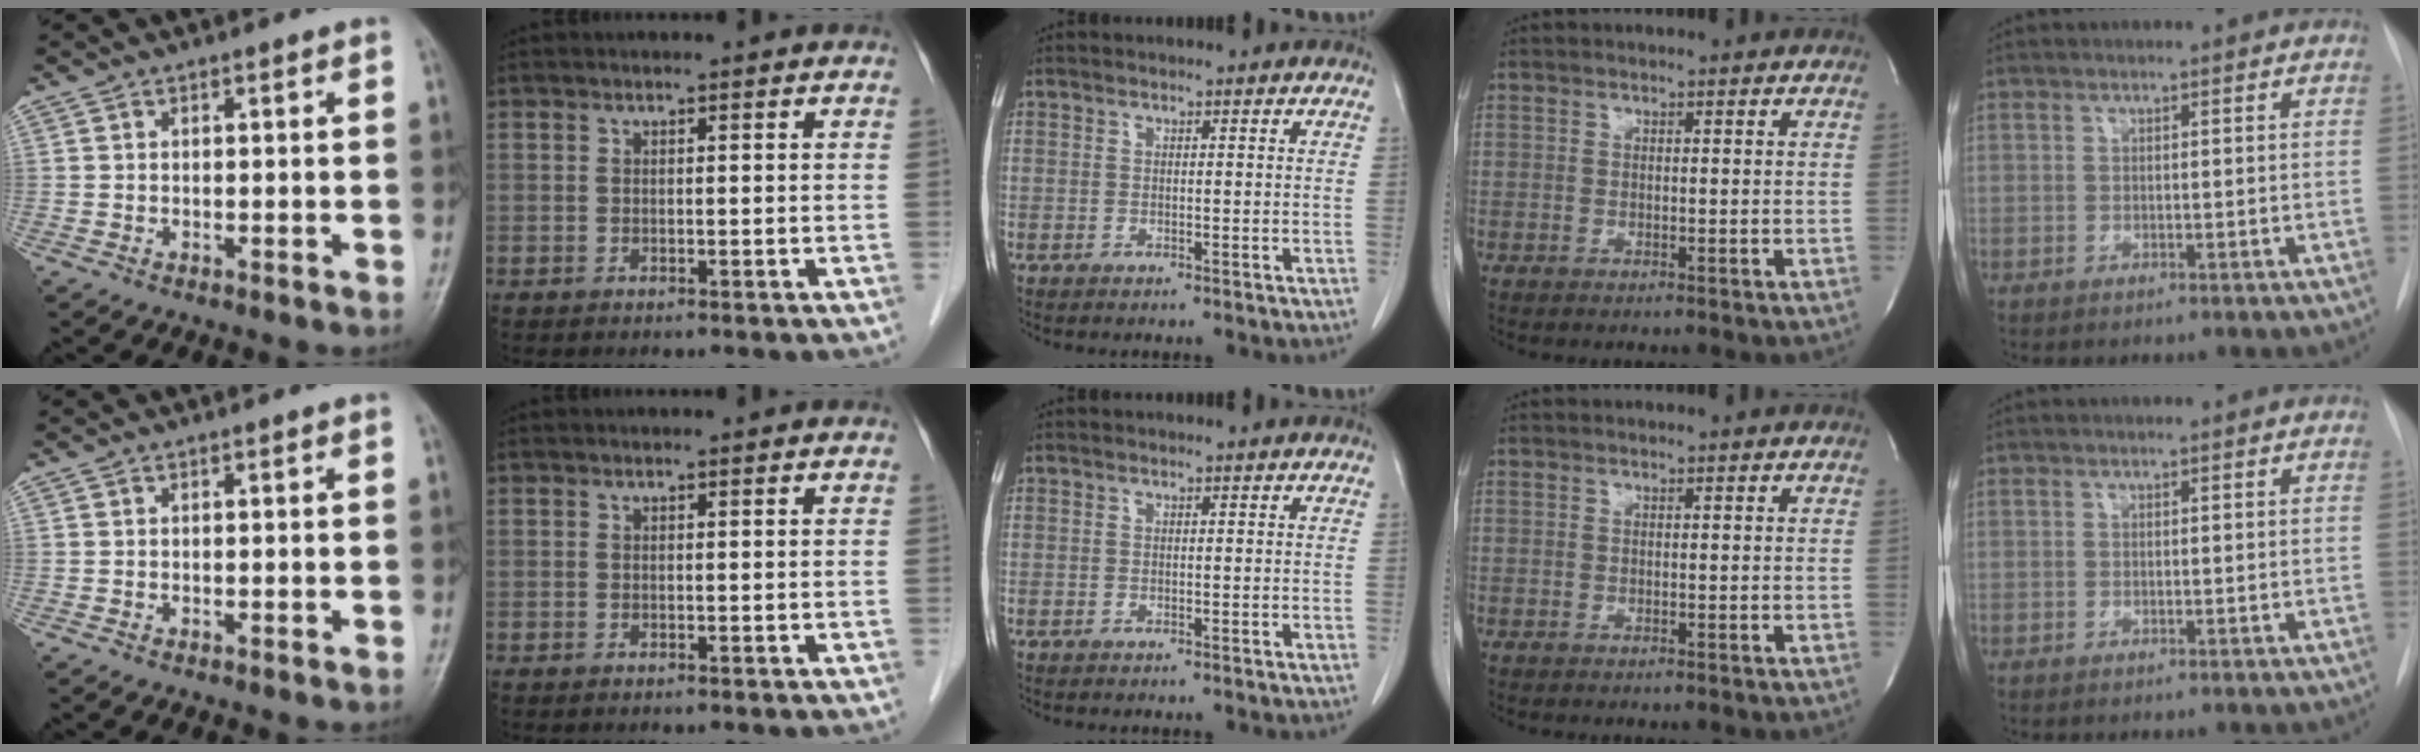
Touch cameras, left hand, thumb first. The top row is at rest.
{}